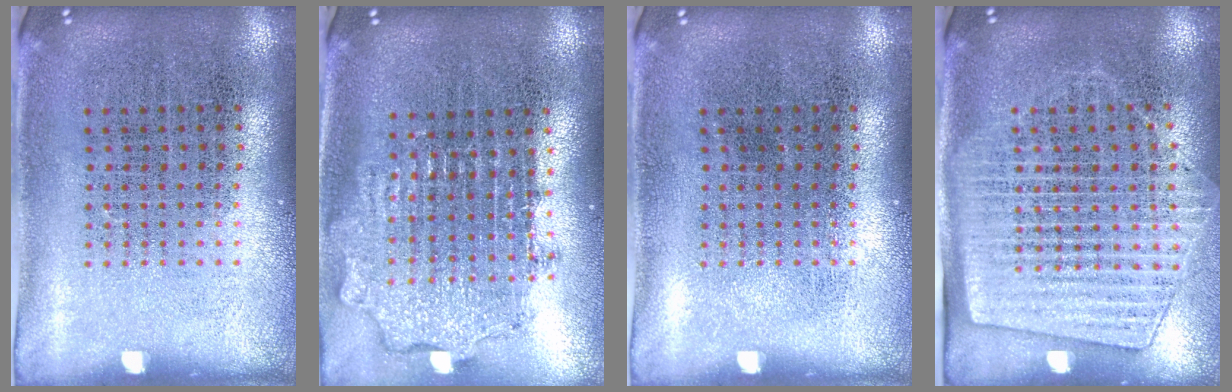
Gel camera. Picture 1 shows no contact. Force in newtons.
{"total": 1.9, "press": 1.5, "slide": 1.1}
{"total": 0.0}
{"total": 1.8, "press": 1.5, "slide": 1.0}